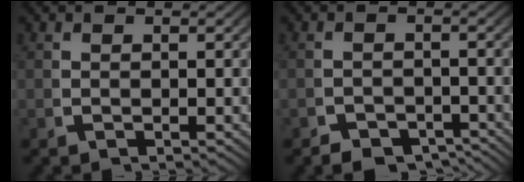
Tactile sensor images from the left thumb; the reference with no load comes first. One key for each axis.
{"total": 4.3, "fx": -3.7, "fy": 1.9, "fz": 1.1, "tx": -0.007, "ty": -0.025, "tz": -0.057}